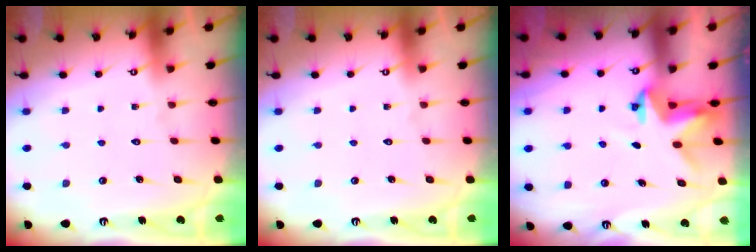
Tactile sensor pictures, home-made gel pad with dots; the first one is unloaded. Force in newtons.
{"total": 0.0}
{"total": 3.5, "press": 3.5, "slide": 0.1}